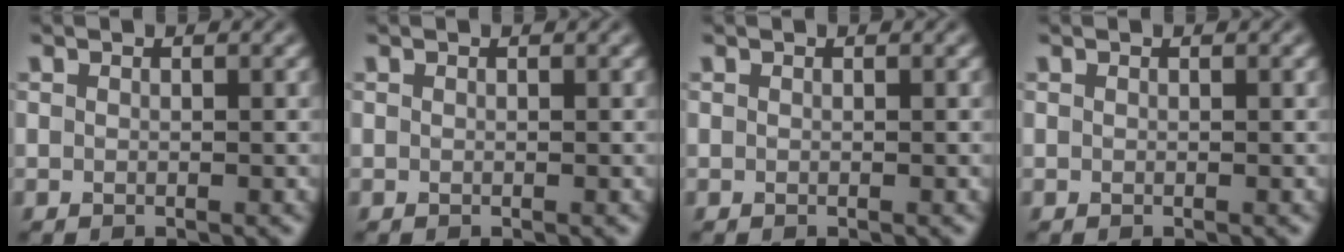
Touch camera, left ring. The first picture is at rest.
{"total": 0.0}
{"total": 0.0}
{"total": 0.0}